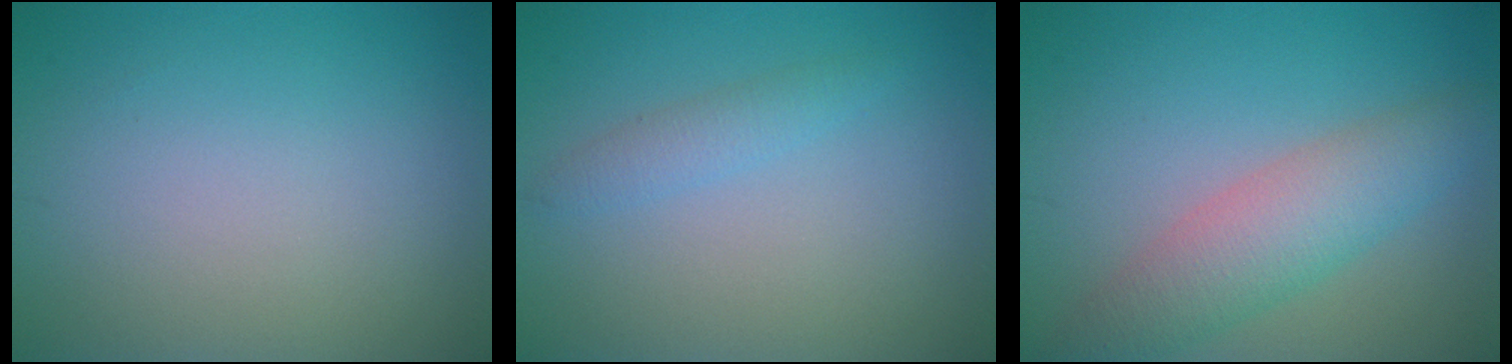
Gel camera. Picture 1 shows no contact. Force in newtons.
{"total": 1.5, "press": 1.5, "slide": 0.0}
{"total": 5.0, "press": 5.0, "slide": 0.3}